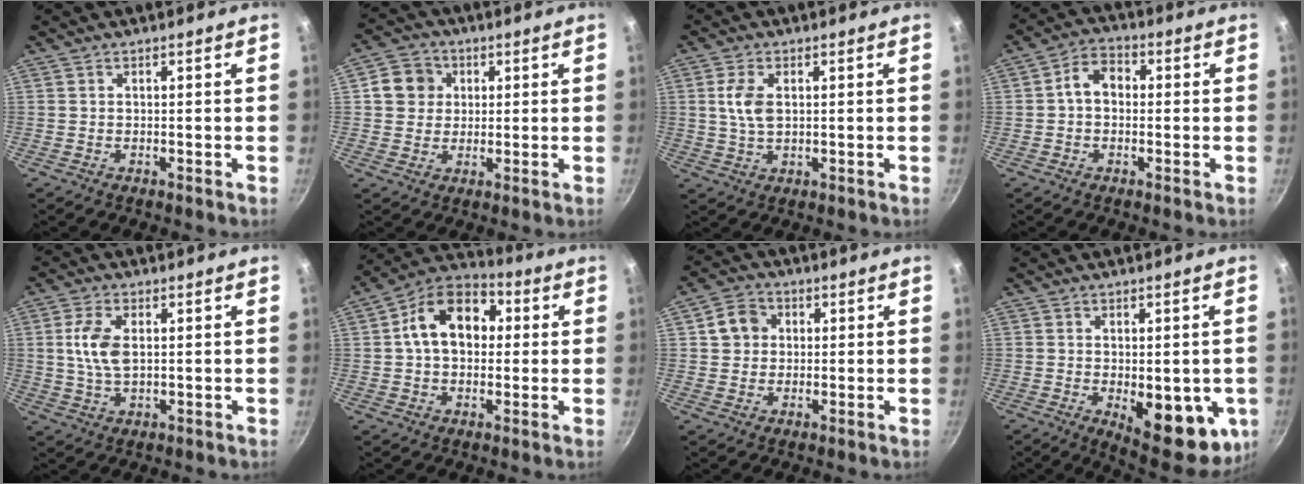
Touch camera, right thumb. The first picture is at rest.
{"total": 7.0, "force": [1.7, 6.4, 2.4], "torque": [-0.006, 0.008, 0.020]}
{"total": 5.5, "force": [1.0, 3.2, 4.4], "torque": [-0.085, 0.001, 0.019]}
{"total": 5.8, "force": [0.1, 4.4, 3.8], "torque": [-0.042, 0.019, -0.012]}
{"total": 7.2, "force": [1.1, 4.0, 5.9], "torque": [-0.116, 0.003, 0.020]}
{"total": 14.5, "force": [2.3, 10.3, 10.0], "torque": [-0.125, 0.029, 0.015]}
{"total": 5.7, "force": [1.1, 5.1, 2.4], "torque": [-0.016, 0.011, 0.010]}
{"total": 16.0, "force": [-3.4, 7.1, 13.9], "torque": [-0.137, -0.018, -0.032]}